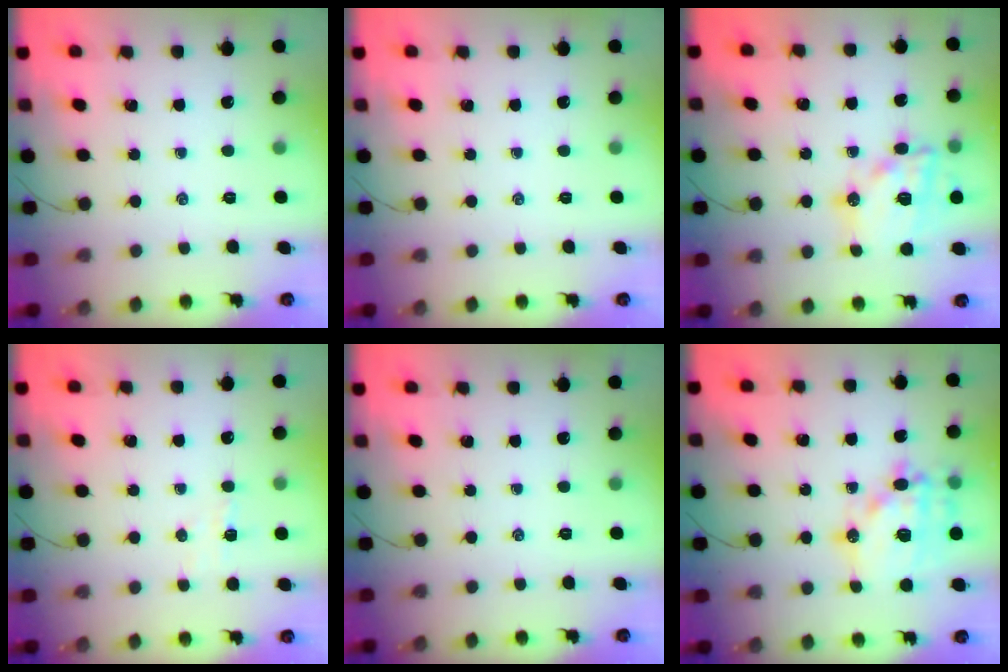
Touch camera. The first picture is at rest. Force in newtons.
{"total": 0.0}
{"total": 17.5, "press": 17.2, "slide": 3.0}
{"total": 2.5, "press": 2.4, "slide": 0.7}
{"total": 0.0}
{"total": 17.0, "press": 16.6, "slide": 3.5}